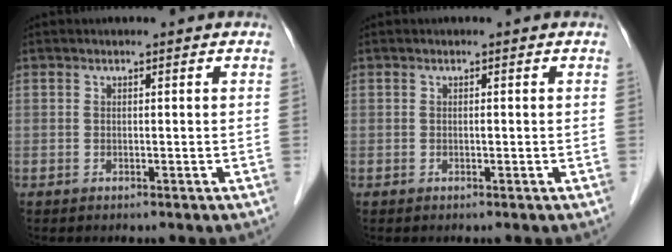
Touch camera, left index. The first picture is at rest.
{"total": 0.0}